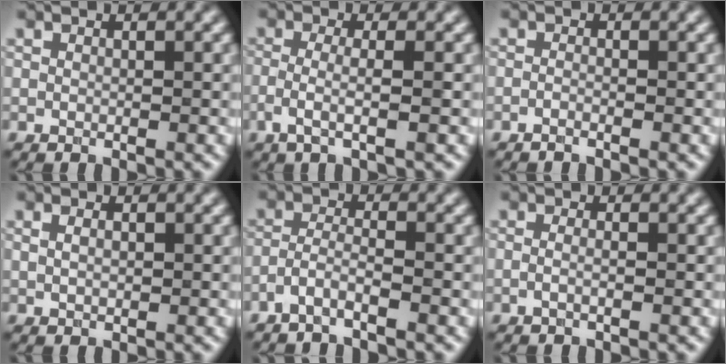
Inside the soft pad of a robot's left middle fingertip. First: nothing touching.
{"total": 2.7, "force": [-0.8, 0.6, 2.5], "torque": [-0.048, -0.002, -0.022]}
{"total": 0.8, "force": [-0.6, 0.1, 0.5], "torque": [-0.008, -0.002, -0.014]}
{"total": 1.4, "force": [0.4, 0.8, 1.0], "torque": [-0.017, -0.003, 0.015]}
{"total": 2.2, "force": [-1.7, 0.4, 1.4], "torque": [-0.031, 0.004, -0.043]}
{"total": 1.0, "force": [-0.2, 0.3, 1.0], "torque": [-0.021, -0.008, -0.011]}